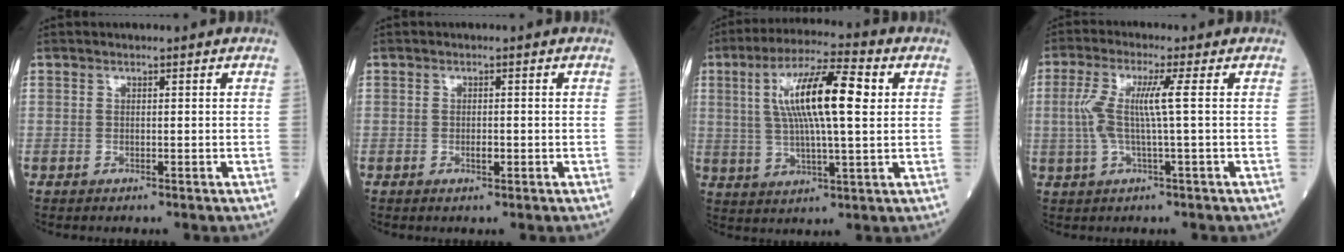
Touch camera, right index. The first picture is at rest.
{"total": 1.1, "force": [-0.3, 0.5, 0.9], "torque": [-0.017, 0.000, -0.005]}
{"total": 13.6, "force": [3.1, 2.0, 13.1], "torque": [-0.242, 0.021, 0.053]}
{"total": 6.3, "force": [0.5, -0.3, 6.3], "torque": [-0.144, 0.009, 0.009]}